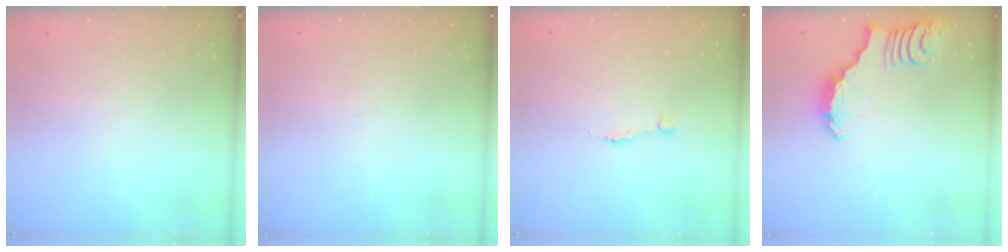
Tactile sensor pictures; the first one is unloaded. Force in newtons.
{"total": 0.0}
{"total": 2.7, "press": 2.7, "slide": 0.3}
{"total": 3.0, "press": 2.9, "slide": 0.3}